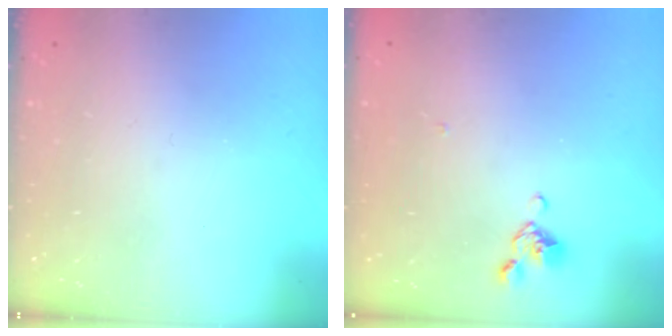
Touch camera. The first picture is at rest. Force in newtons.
{"total": 6.2, "press": 6.2, "slide": 0.5}